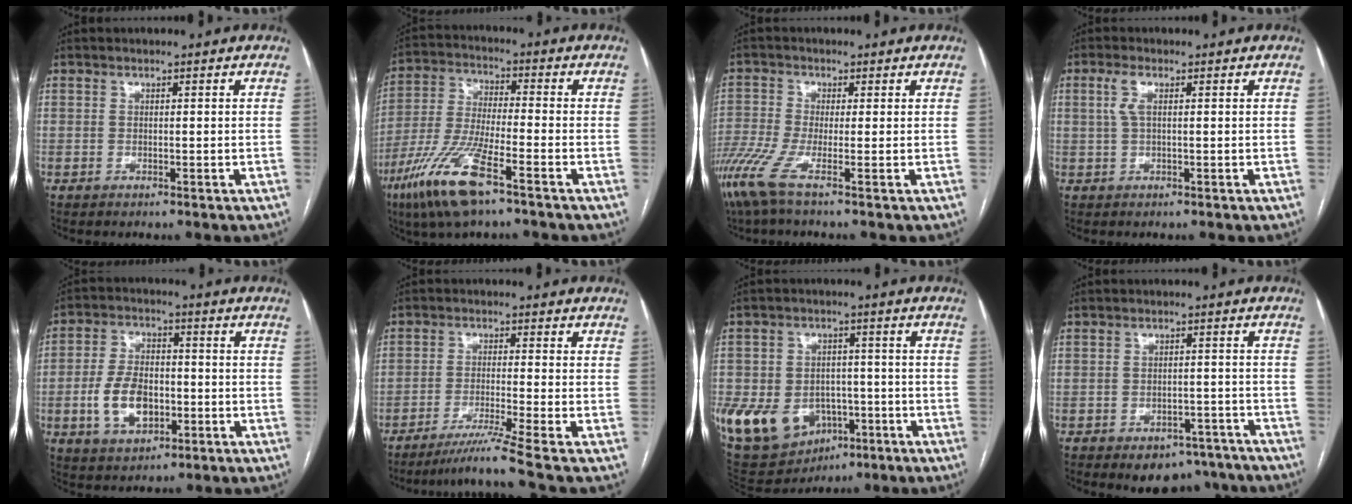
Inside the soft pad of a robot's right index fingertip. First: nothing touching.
{"total": 12.2, "force": [-7.0, 1.2, 9.9], "torque": [-0.216, -0.025, -0.138]}
{"total": 5.8, "force": [-3.6, -0.4, 4.5], "torque": [-0.113, -0.020, -0.079]}
{"total": 2.7, "force": [0.8, 0.9, 2.5], "torque": [-0.063, 0.012, 0.020]}
{"total": 9.1, "force": [-2.2, 5.4, 7.0], "torque": [-0.145, 0.010, -0.034]}
{"total": 7.2, "force": [-5.6, -3.3, 3.2], "torque": [-0.052, -0.029, -0.098]}
{"total": 15.5, "force": [-5.1, 11.7, 8.7], "torque": [-0.186, 0.010, -0.063]}
{"total": 9.2, "force": [-7.3, 4.9, 2.8], "torque": [-0.013, 0.014, -0.086]}